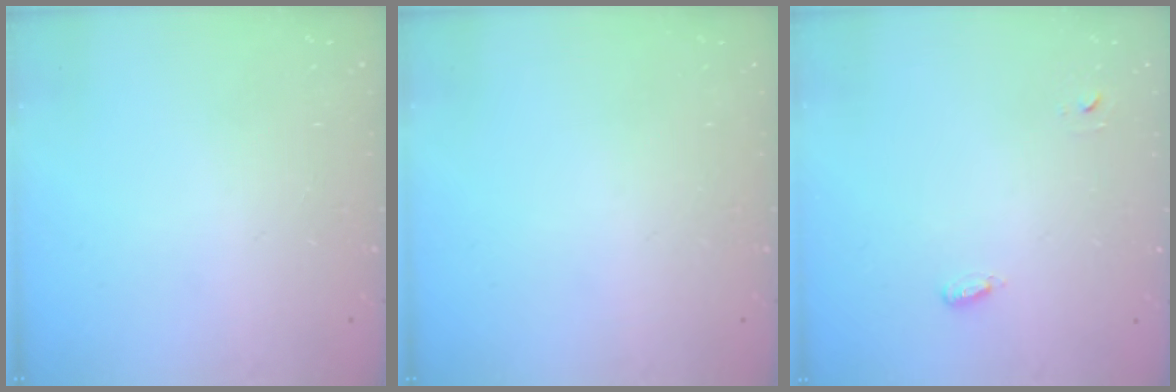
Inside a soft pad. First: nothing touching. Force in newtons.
{"total": 0.0}
{"total": 3.2, "press": 2.9, "slide": 1.4}